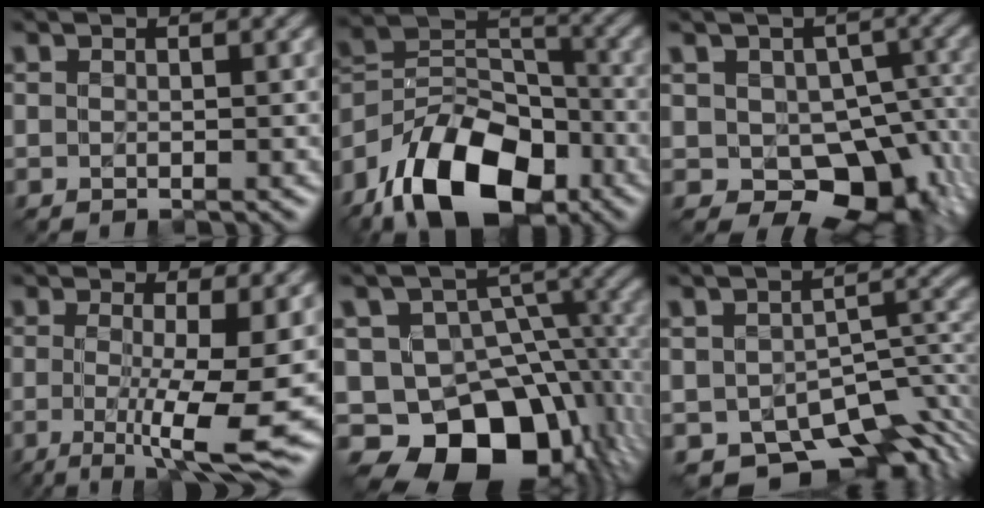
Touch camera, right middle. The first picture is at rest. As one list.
[{"total": 12.3, "force": [-7.8, 6.4, 7.0], "torque": [-0.123, 0.012, -0.149]}, {"total": 9.8, "force": [-2.2, 7.0, 6.5], "torque": [-0.081, -0.020, -0.026]}, {"total": 8.1, "force": [-1.1, 1.4, 7.9], "torque": [-0.122, -0.019, -0.014]}, {"total": 14.6, "force": [-6.5, 9.9, 8.5], "torque": [-0.129, -0.009, -0.104]}, {"total": 9.1, "force": [-5.2, 5.0, 5.6], "torque": [-0.077, -0.022, -0.078]}]